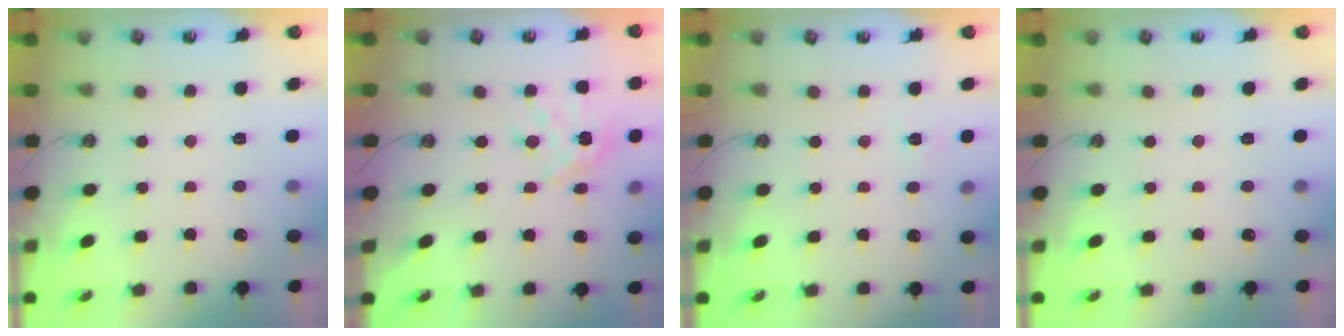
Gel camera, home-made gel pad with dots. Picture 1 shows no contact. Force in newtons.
{"total": 11.0, "press": 10.9, "slide": 1.0}
{"total": 2.3, "press": 2.3, "slide": 0.3}
{"total": 0.0}